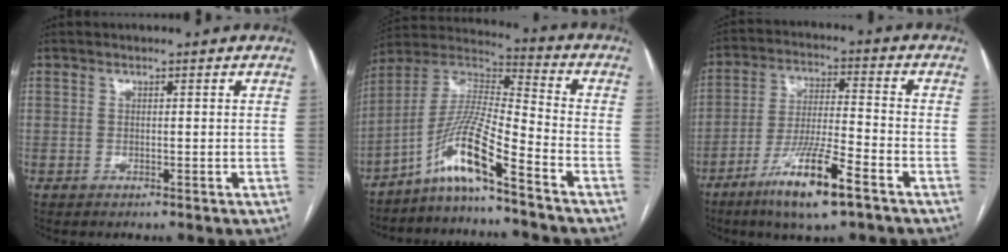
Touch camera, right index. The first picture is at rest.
{"total": 11.2, "force": [-7.5, -0.6, 8.3], "torque": [-0.170, 0.005, -0.146]}
{"total": 12.2, "force": [-7.3, 1.0, 9.8], "torque": [-0.188, -0.022, -0.131]}